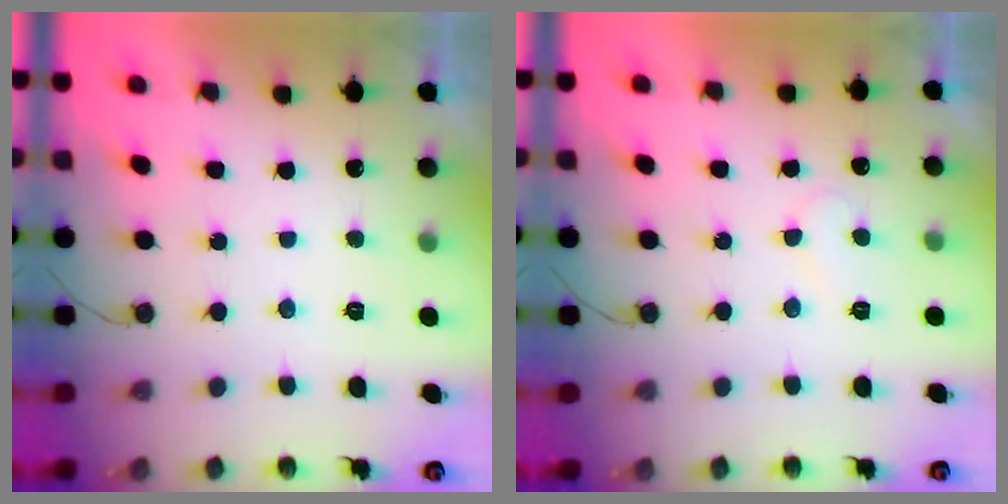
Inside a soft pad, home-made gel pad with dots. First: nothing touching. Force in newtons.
{"total": 6.9, "press": 6.9, "slide": 0.5}